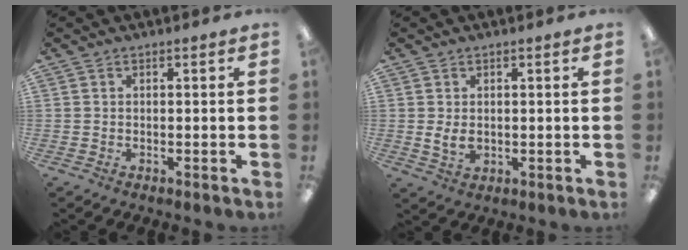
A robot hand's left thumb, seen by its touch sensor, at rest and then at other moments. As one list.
[{"total": 3.8, "force": [0.0, 2.5, 2.9], "torque": [-0.059, -0.005, -0.003]}]